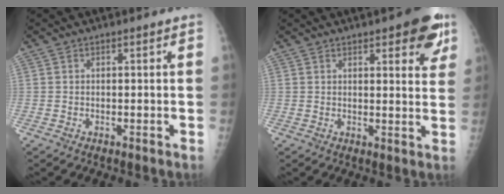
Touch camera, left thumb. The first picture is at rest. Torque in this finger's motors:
{"motor_torque": [1.25, 0.68, 0.85, -0.41, 0.02]}